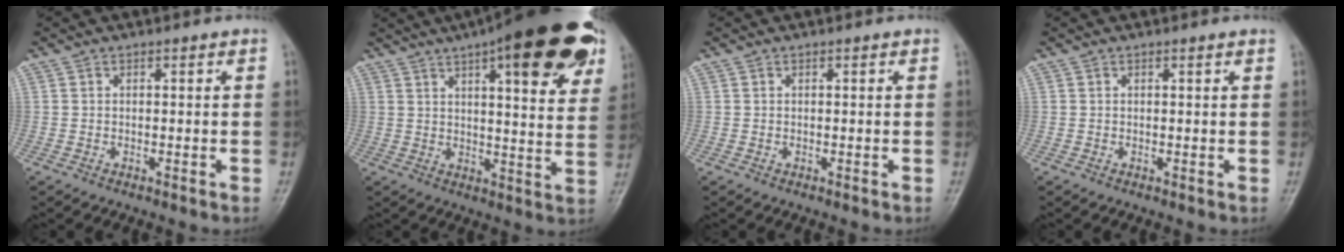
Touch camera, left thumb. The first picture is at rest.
{"total": 23.4, "force": [12.3, 6.8, 18.8], "torque": [-0.235, -0.018, 0.163]}
{"total": 0.0}
{"total": 0.6, "force": [0.5, -0.1, 0.3], "torque": [-0.013, -0.003, 0.009]}